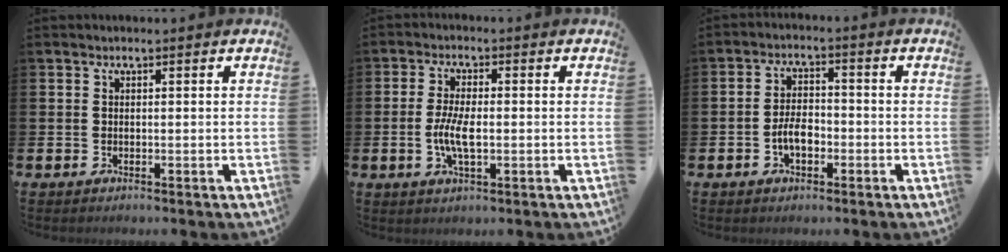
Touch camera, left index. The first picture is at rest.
{"total": 4.7, "force": [-0.7, 1.7, 4.3], "torque": [-0.082, -0.005, -0.019]}
{"total": 3.8, "force": [-1.3, 2.1, 2.8], "torque": [-0.046, 0.005, -0.026]}